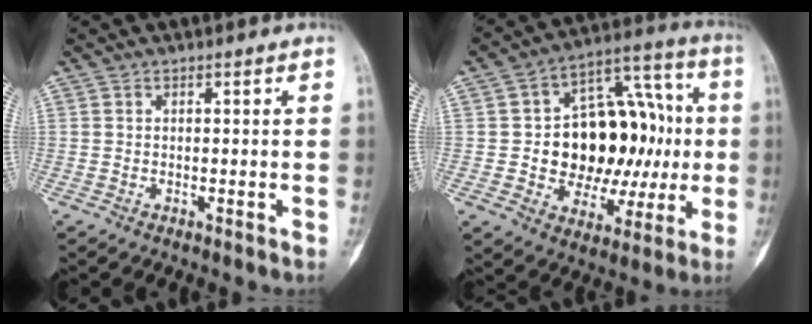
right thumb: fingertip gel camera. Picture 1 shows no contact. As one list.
[{"total": 21.9, "force": [-0.2, 15.0, 16.0], "torque": [-0.179, 0.039, 0.010]}]